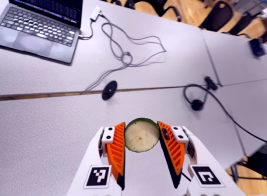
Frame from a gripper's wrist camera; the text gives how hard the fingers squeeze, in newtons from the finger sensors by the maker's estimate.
{"total": 9.7, "left": 11.0, "right": 8.5}